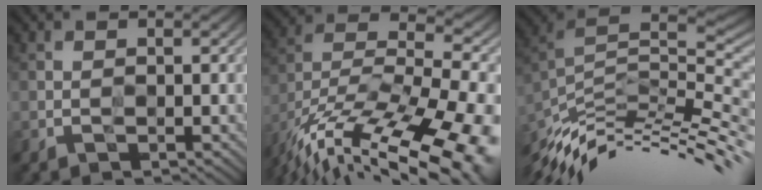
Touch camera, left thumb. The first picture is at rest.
{"total": 19.1, "force": [-14.4, 5.6, 11.3], "torque": [-0.166, -0.006, -0.200]}
{"total": 11.5, "force": [-4.6, 3.1, 10.1], "torque": [-0.191, 0.010, -0.089]}